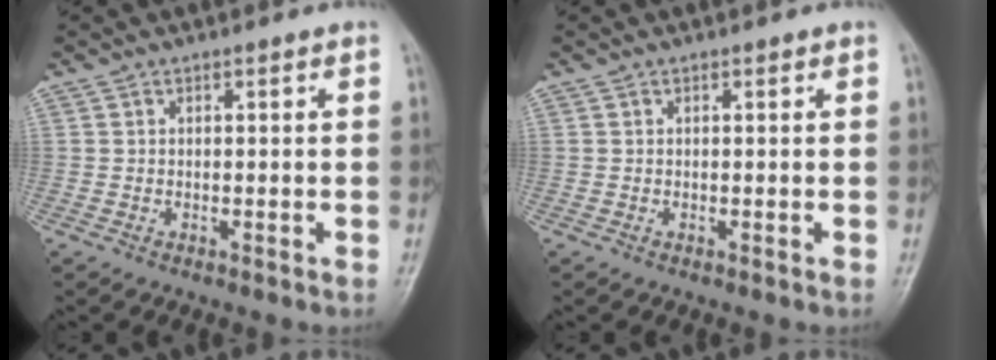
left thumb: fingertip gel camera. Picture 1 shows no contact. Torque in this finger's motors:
{"motor_torque": [-0.10, -0.06, -0.08, -0.01, 0.00]}